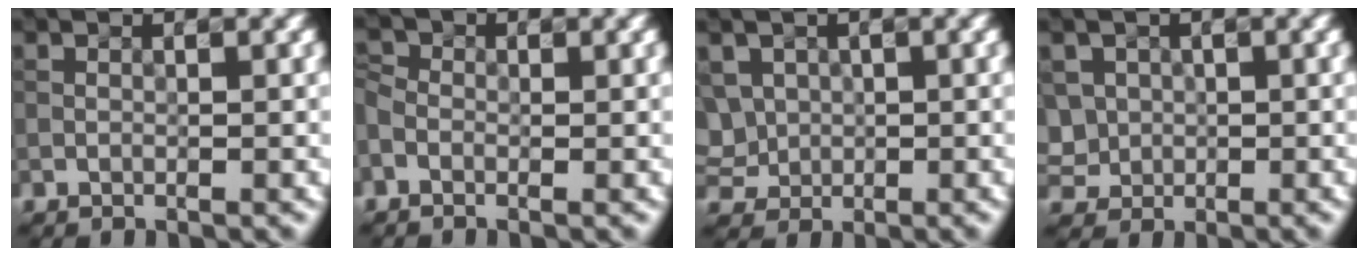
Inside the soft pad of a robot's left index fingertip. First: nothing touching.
{"total": 1.6, "force": [-0.5, 1.2, 0.9], "torque": [-0.025, 0.002, -0.017]}
{"total": 4.9, "force": [0.9, 4.3, 2.2], "torque": [-0.055, 0.020, 0.010]}
{"total": 3.8, "force": [0.3, 3.6, 1.3], "torque": [-0.025, 0.015, 0.004]}